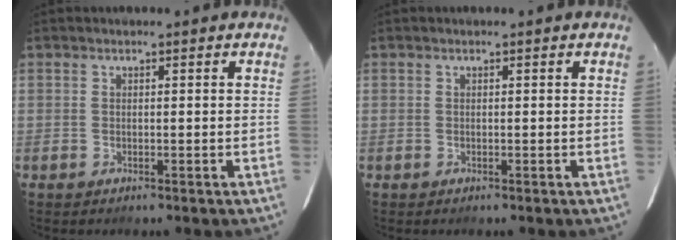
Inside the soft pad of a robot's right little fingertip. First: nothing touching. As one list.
[{"total": 0.0}]